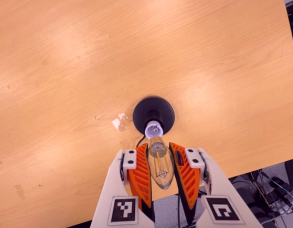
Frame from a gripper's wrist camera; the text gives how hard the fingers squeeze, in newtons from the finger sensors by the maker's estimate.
{"total": 22.7, "left": 24.7, "right": 20.6}